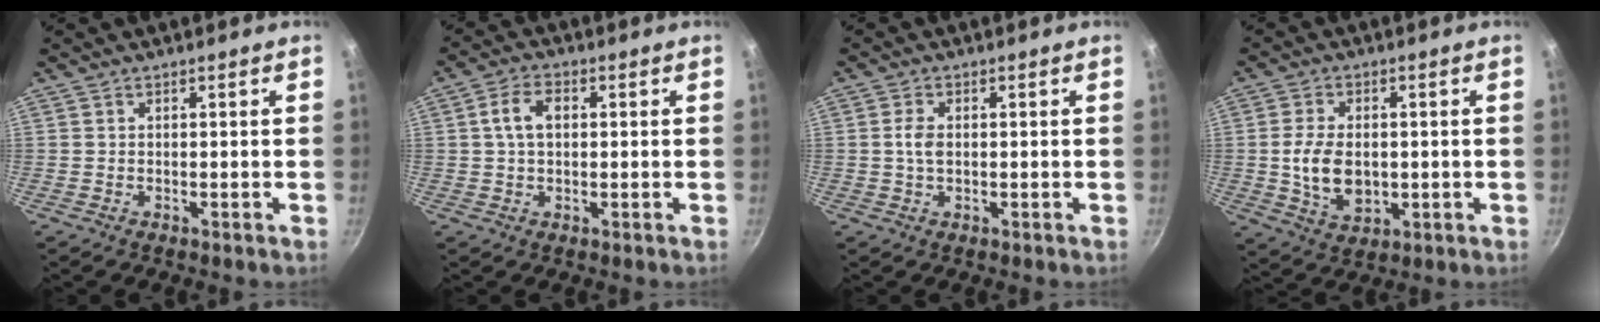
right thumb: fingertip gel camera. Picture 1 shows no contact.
{"total": 5.5, "force": [0.8, 3.6, 4.1], "torque": [-0.070, 0.011, 0.009]}
{"total": 2.8, "force": [0.1, 1.7, 2.2], "torque": [-0.045, 0.003, 0.002]}
{"total": 9.4, "force": [-0.2, 6.2, 7.1], "torque": [-0.123, -0.003, 0.002]}